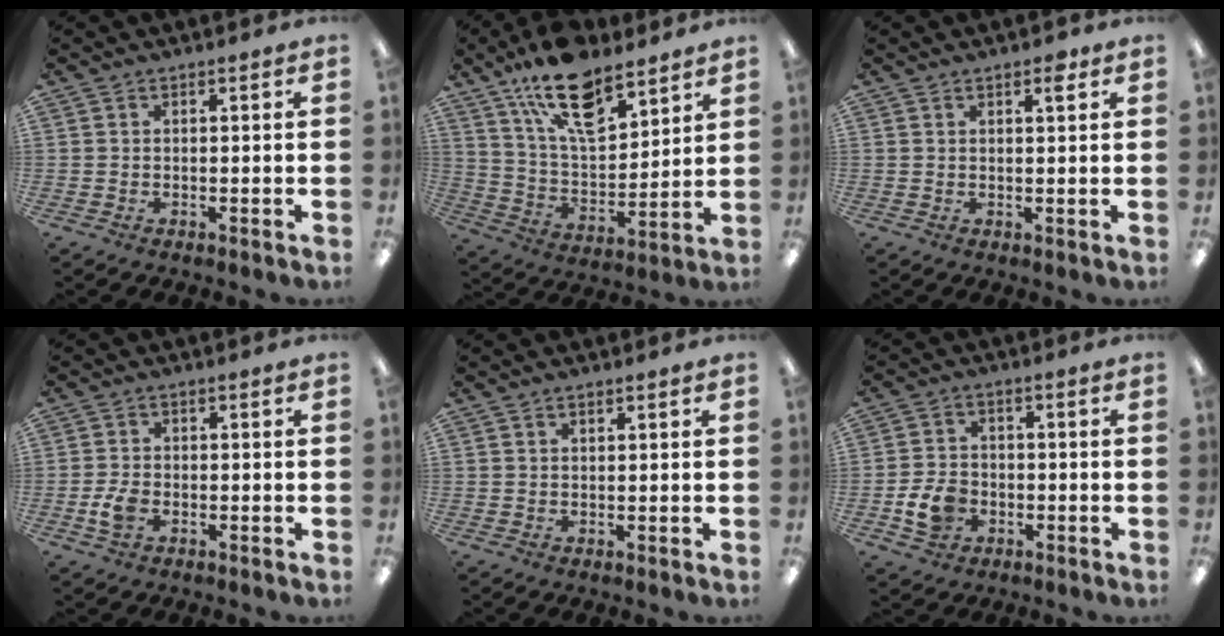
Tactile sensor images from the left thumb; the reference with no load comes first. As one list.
[{"total": 18.3, "force": [12.7, 7.9, 10.5], "torque": [-0.186, -0.061, 0.223]}, {"total": 2.3, "force": [1.6, 0.6, 1.5], "torque": [-0.017, -0.004, 0.024]}, {"total": 4.0, "force": [-1.2, 2.9, 2.6], "torque": [-0.055, 0.003, -0.022]}, {"total": 0.8, "force": [0.6, 0.3, 0.4], "torque": [-0.010, 0.002, 0.011]}, {"total": 6.8, "force": [-2.4, 5.2, 3.7], "torque": [-0.084, 0.010, -0.042]}]